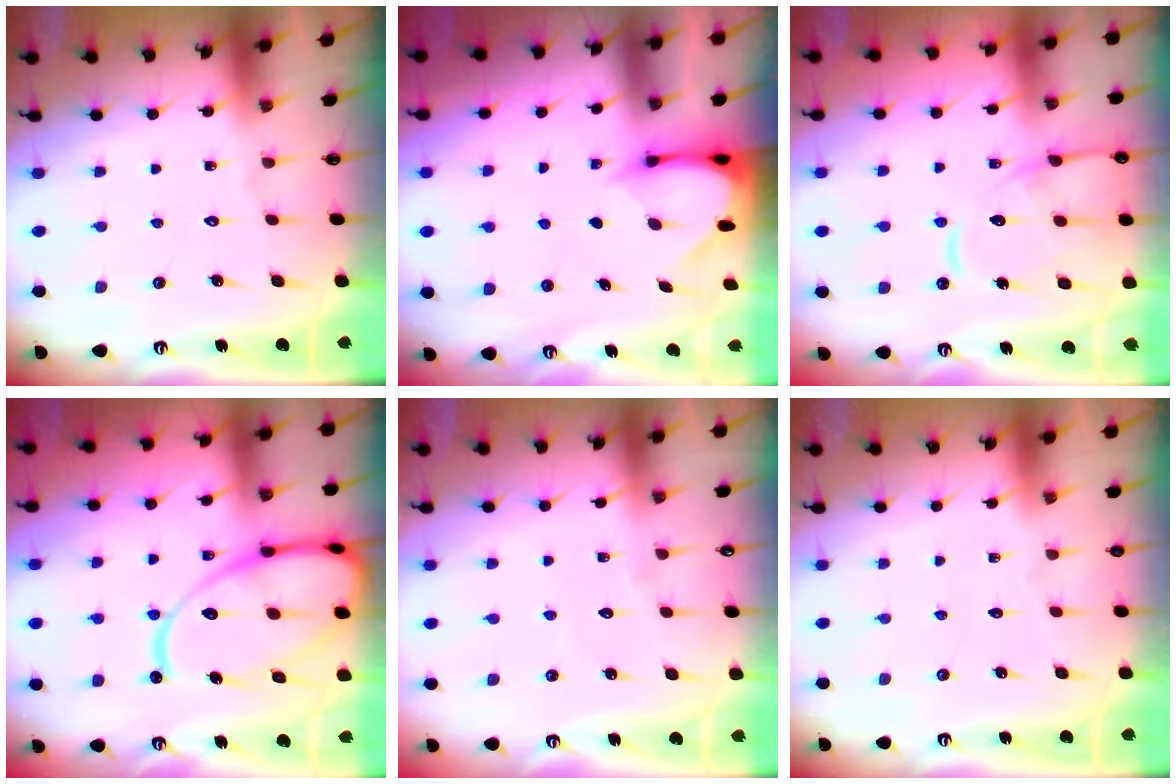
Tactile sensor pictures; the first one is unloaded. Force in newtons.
{"total": 3.2, "press": 3.2, "slide": 0.3}
{"total": 12.1, "press": 12.0, "slide": 1.3}
{"total": 19.6, "press": 19.5, "slide": 1.9}
{"total": 2.3, "press": 2.3, "slide": 0.2}
{"total": 0.0}